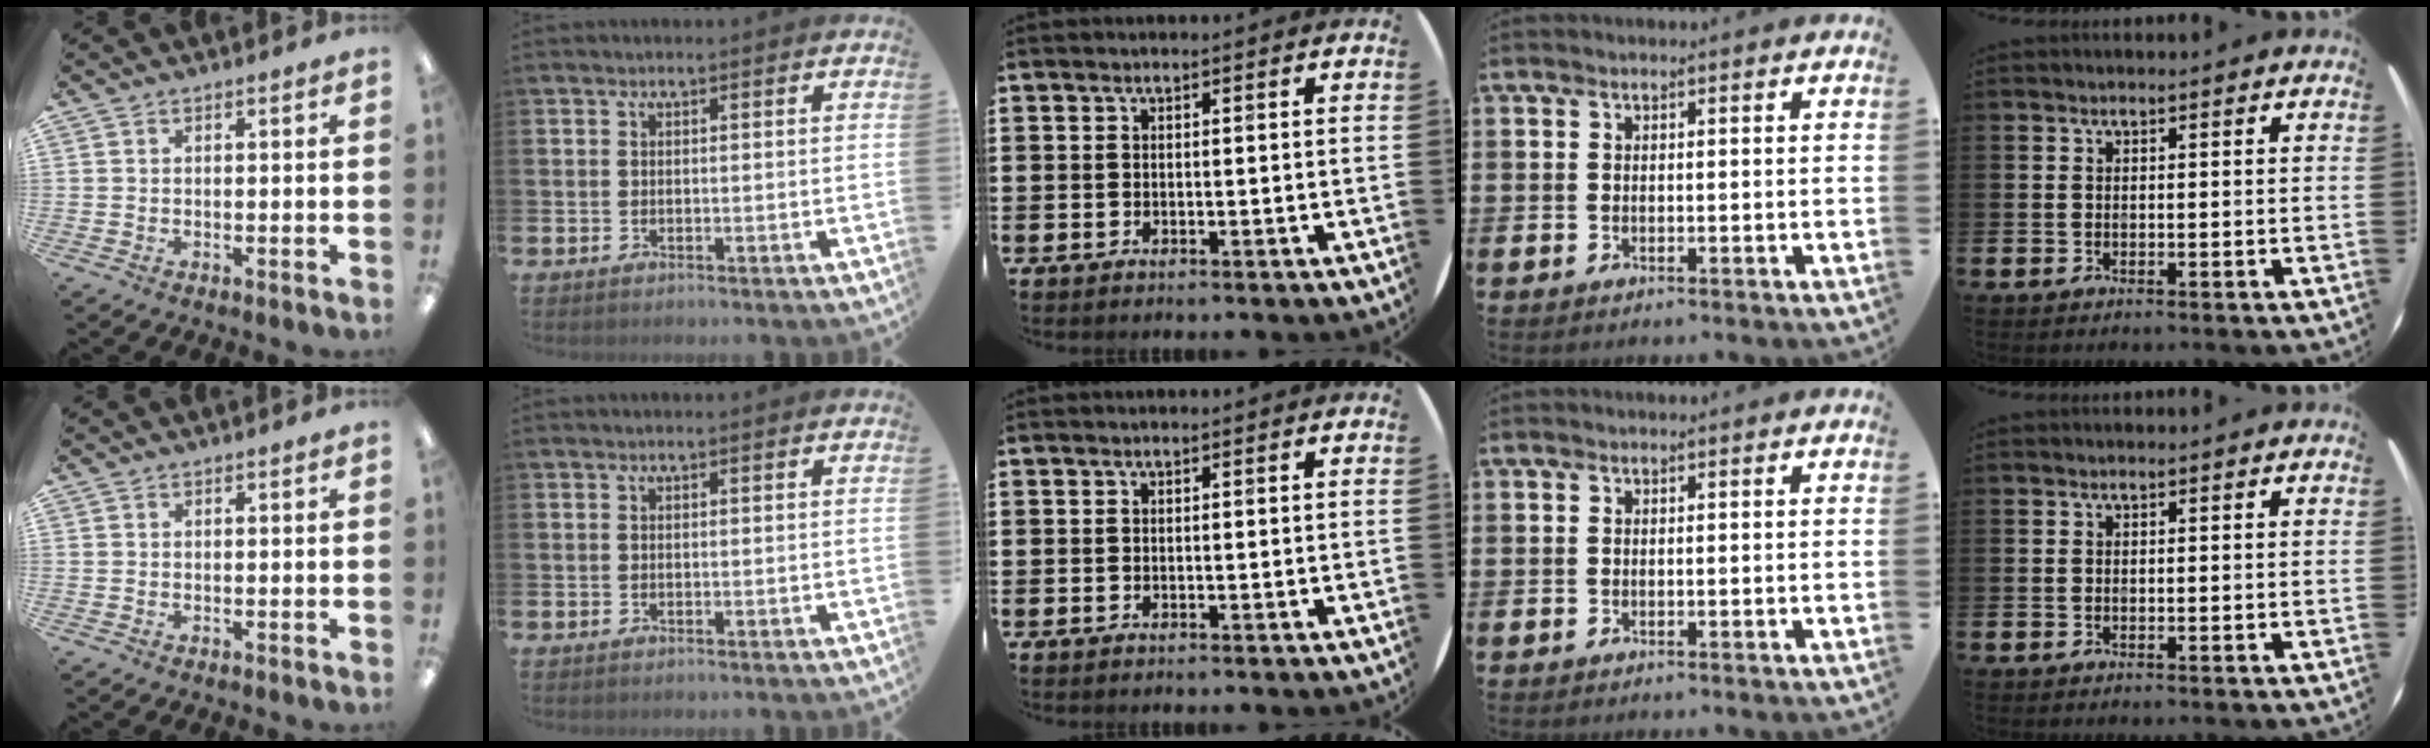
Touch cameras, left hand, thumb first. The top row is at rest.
{}